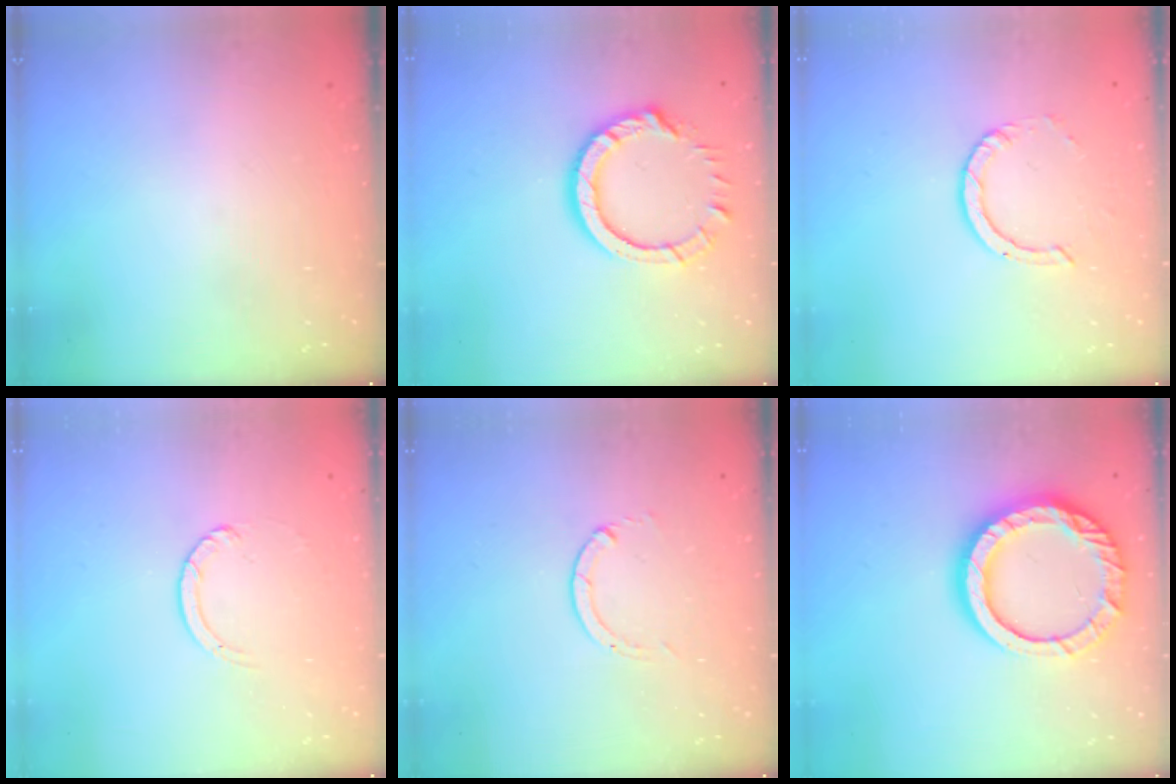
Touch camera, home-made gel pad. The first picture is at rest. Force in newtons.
{"total": 10.8, "press": 10.8, "slide": 1.2}
{"total": 4.0, "press": 4.0, "slide": 0.3}
{"total": 2.4, "press": 2.4, "slide": 0.2}
{"total": 0.6, "press": 0.5, "slide": 0.1}
{"total": 17.4, "press": 17.3, "slide": 1.8}